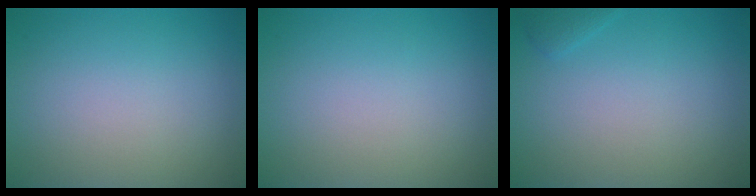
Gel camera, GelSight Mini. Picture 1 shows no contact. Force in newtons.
{"total": 0.0}
{"total": 0.7, "press": 0.7, "slide": 0.1}